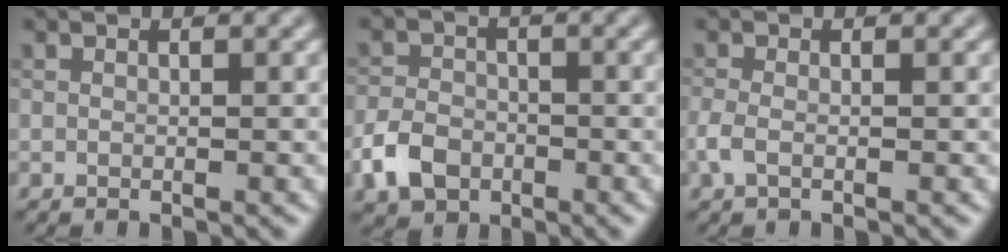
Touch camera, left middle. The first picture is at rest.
{"total": 3.8, "force": [-1.9, 2.8, 1.9], "torque": [-0.040, 0.001, -0.041]}
{"total": 1.6, "force": [-0.6, 0.7, 1.3], "torque": [-0.035, -0.001, -0.017]}